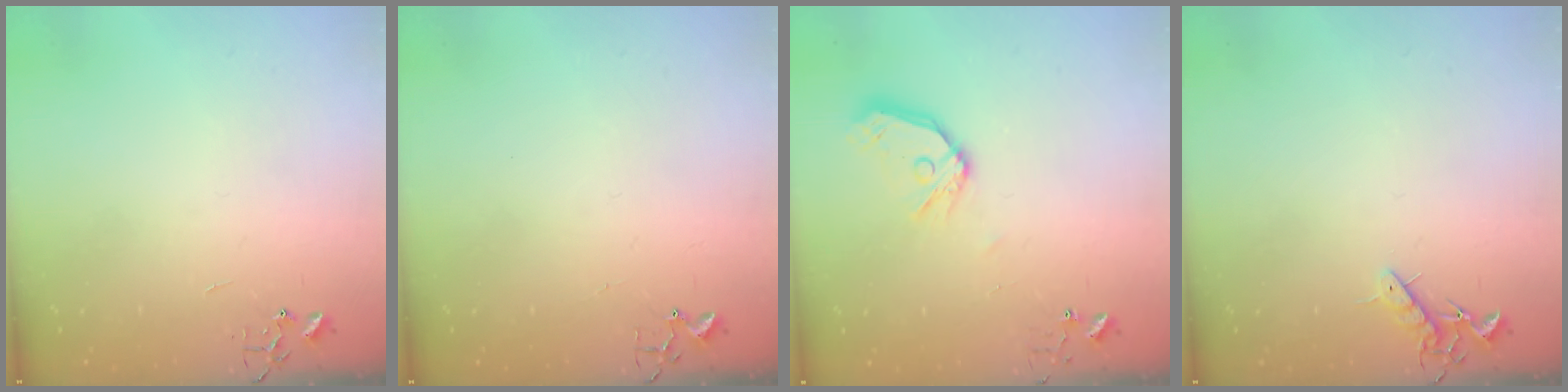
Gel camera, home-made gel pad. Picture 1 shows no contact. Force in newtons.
{"total": 1.9, "press": 1.9, "slide": 0.2}
{"total": 11.3, "press": 11.3, "slide": 1.3}
{"total": 7.4, "press": 7.4, "slide": 0.9}